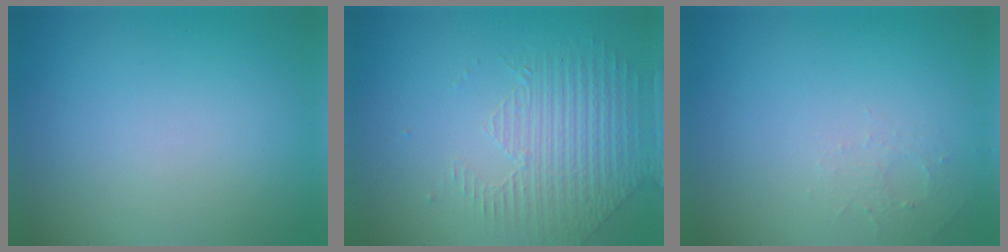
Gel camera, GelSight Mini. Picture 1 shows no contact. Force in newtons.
{"total": 2.1, "press": 1.8, "slide": 1.0}
{"total": 1.2, "press": 1.2, "slide": 0.3}